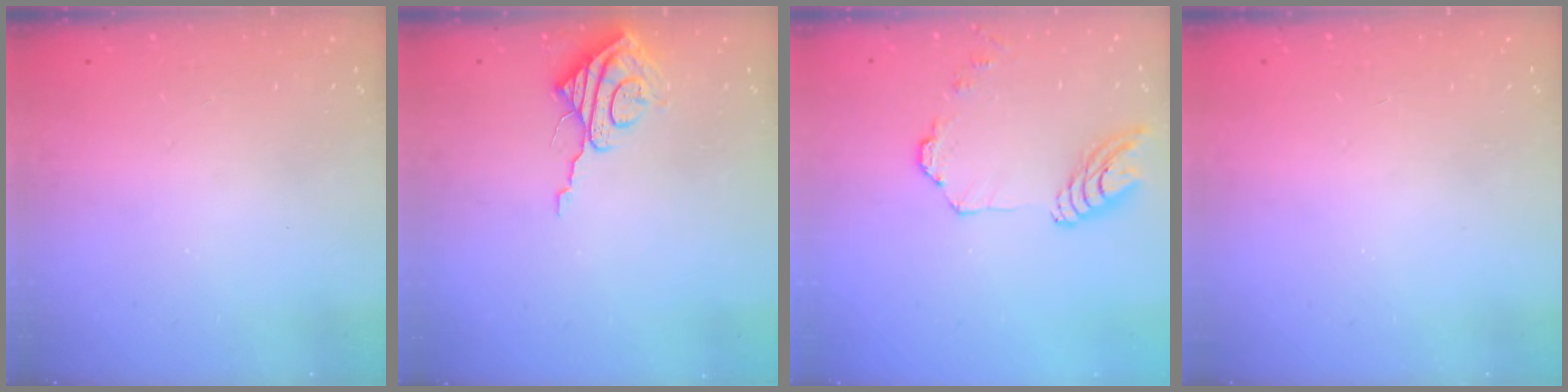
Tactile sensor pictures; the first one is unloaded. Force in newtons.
{"total": 8.3, "press": 8.3, "slide": 0.4}
{"total": 10.8, "press": 10.7, "slide": 1.1}
{"total": 0.0}